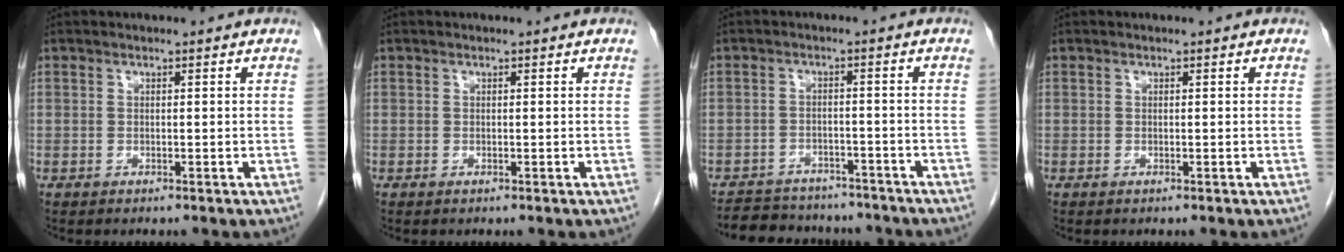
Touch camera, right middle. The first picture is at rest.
{"total": 0.0}
{"total": 11.6, "force": [-10.5, 4.1, 2.7], "torque": [-0.049, 0.010, -0.134]}
{"total": 0.0}